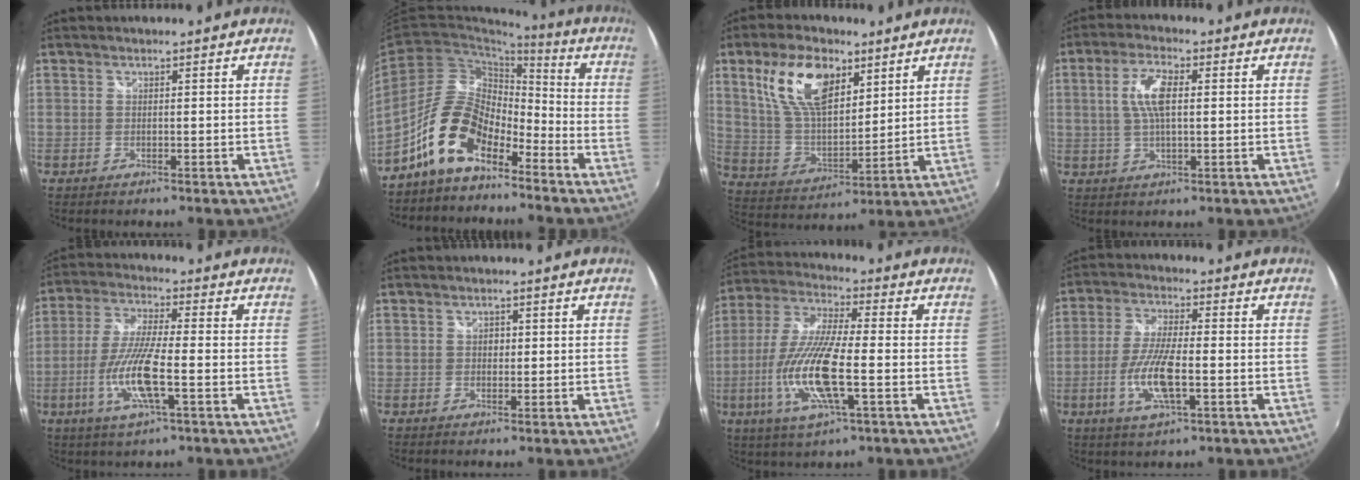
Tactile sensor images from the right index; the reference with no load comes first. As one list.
[{"total": 12.4, "force": [-8.2, 5.8, 7.2], "torque": [-0.144, 0.020, -0.161]}, {"total": 15.8, "force": [7.9, 7.9, 11.1], "torque": [-0.215, 0.016, 0.161]}, {"total": 6.8, "force": [1.0, 2.5, 6.3], "torque": [-0.125, 0.009, 0.021]}, {"total": 12.0, "force": [-3.4, 2.1, 11.3], "torque": [-0.234, -0.010, -0.066]}, {"total": 1.3, "force": [0.1, 1.2, 0.6], "torque": [-0.006, 0.003, -0.001]}, {"total": 16.2, "force": [-4.0, 3.7, 15.2], "torque": [-0.317, -0.014, -0.078]}, {"total": 10.1, "force": [-2.7, 2.8, 9.3], "torque": [-0.192, -0.007, -0.055]}]